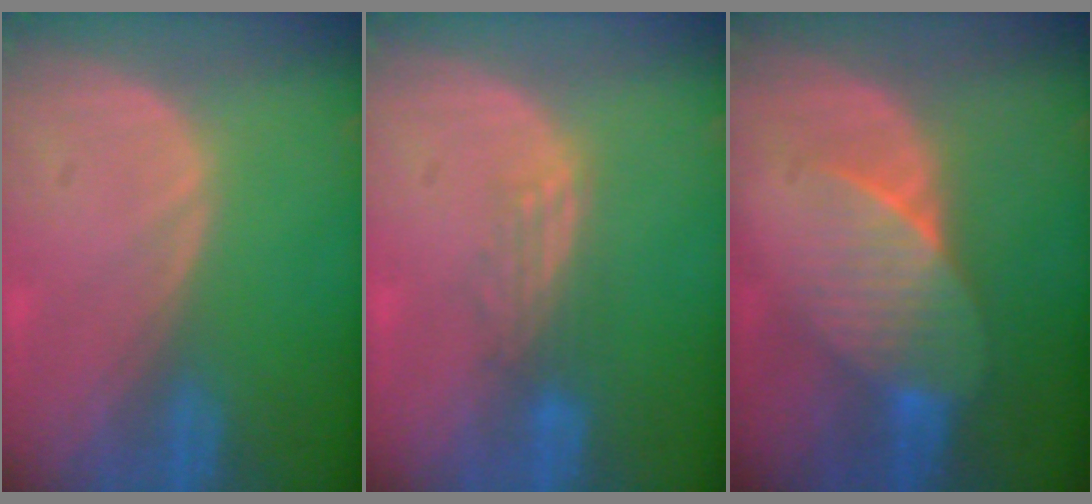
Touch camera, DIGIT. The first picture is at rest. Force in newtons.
{"total": 2.8, "press": 2.6, "slide": 1.2}
{"total": 7.3, "press": 6.9, "slide": 2.5}